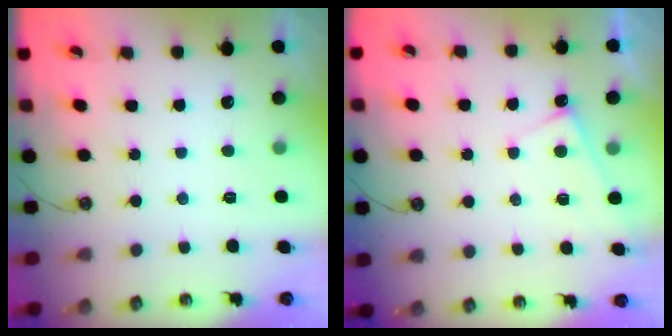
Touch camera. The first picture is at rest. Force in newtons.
{"total": 1.3, "press": 1.3, "slide": 0.3}